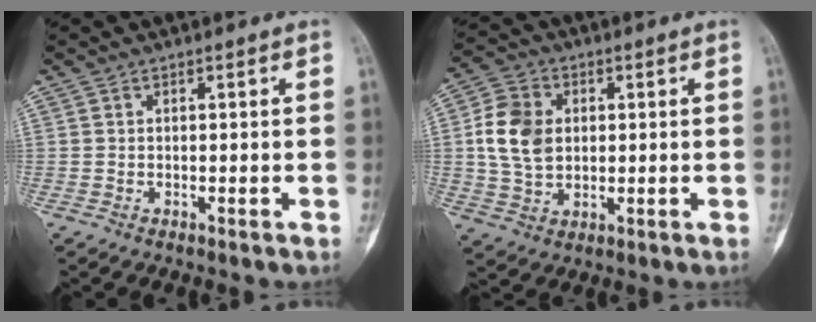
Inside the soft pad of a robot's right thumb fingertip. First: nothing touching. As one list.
[{"total": 10.2, "force": [1.1, 7.8, 6.6], "torque": [-0.106, 0.003, 0.021]}]